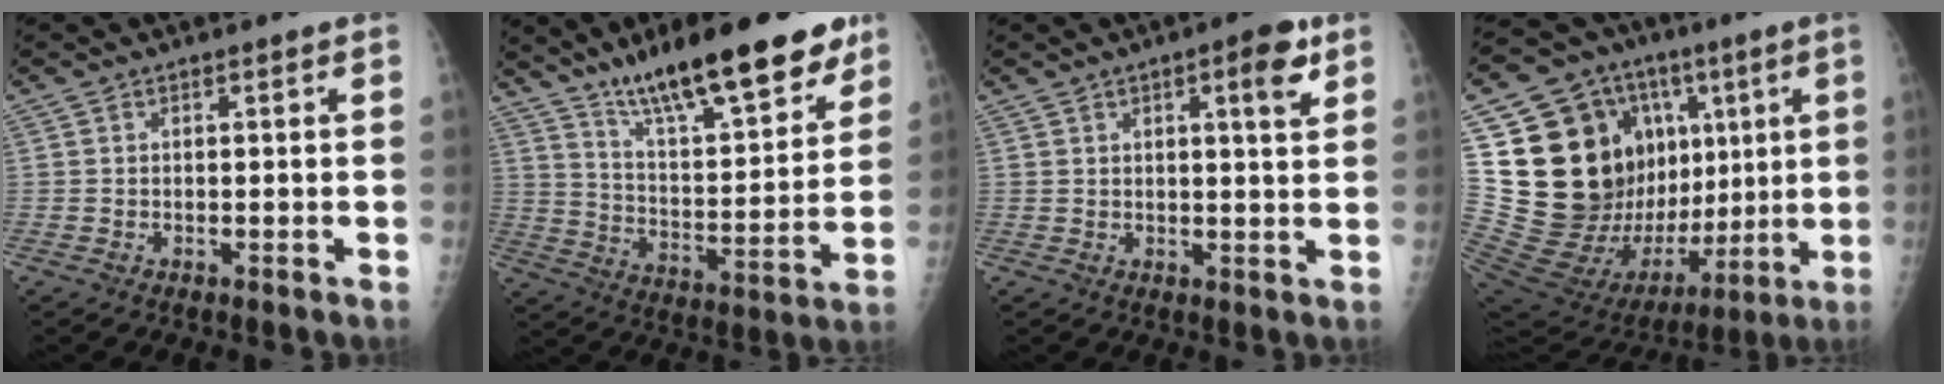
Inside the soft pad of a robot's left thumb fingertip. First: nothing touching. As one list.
[{"total": 22.2, "force": [15.7, 5.7, 14.6], "torque": [-0.198, -0.068, 0.258]}, {"total": 6.0, "force": [3.0, 1.6, 5.0], "torque": [-0.059, -0.011, 0.035]}, {"total": 33.4, "force": [5.9, 20.9, 25.4], "torque": [-0.406, 0.015, 0.119]}]